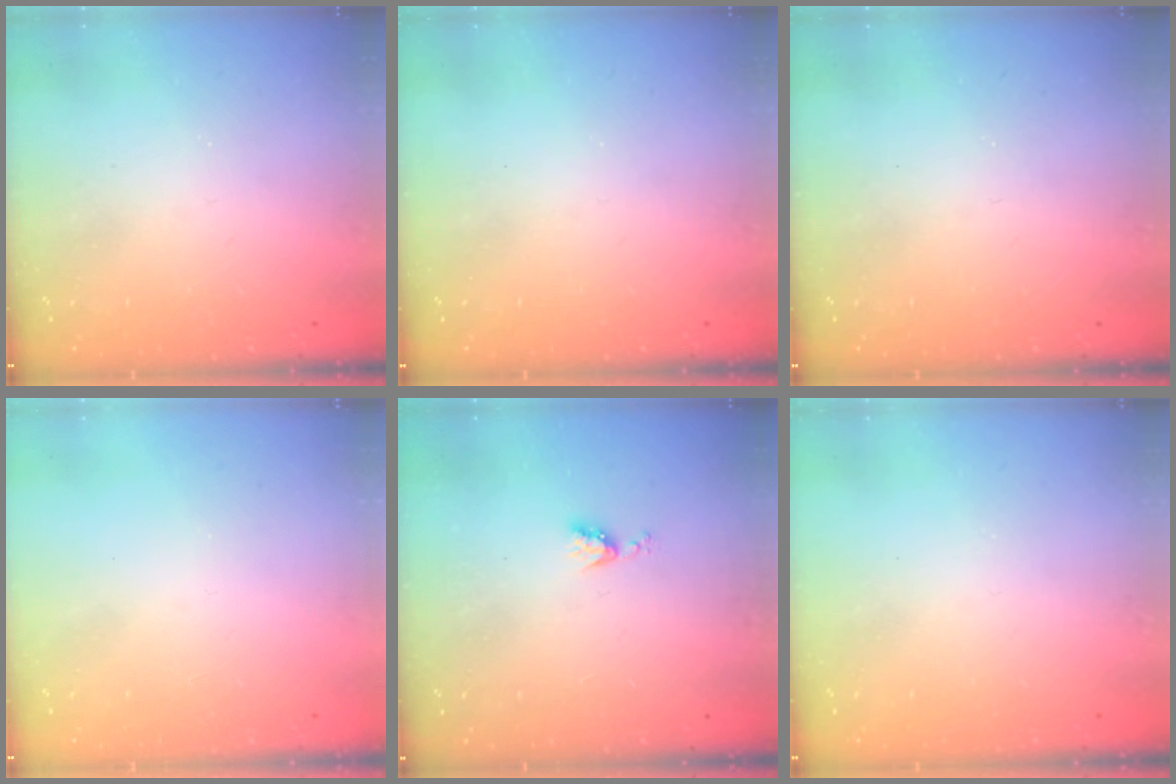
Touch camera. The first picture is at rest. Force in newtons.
{"total": 0.0}
{"total": 0.0}
{"total": 0.0}
{"total": 4.3, "press": 4.3, "slide": 0.5}
{"total": 0.0}